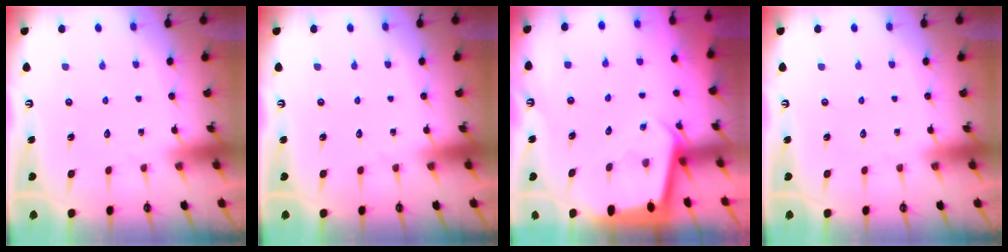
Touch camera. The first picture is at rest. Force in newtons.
{"total": 0.0}
{"total": 2.3, "press": 2.3, "slide": 0.1}
{"total": 0.0}